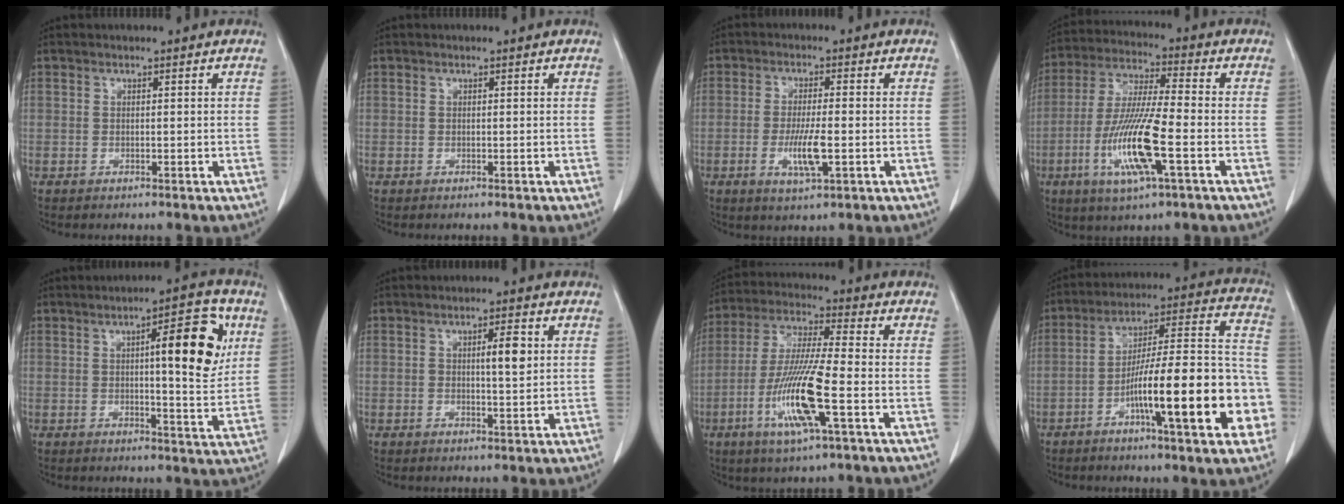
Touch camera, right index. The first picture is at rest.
{"total": 0.0}
{"total": 5.9, "force": [-1.6, 0.7, 5.7], "torque": [-0.112, -0.011, -0.026]}
{"total": 13.5, "force": [-4.3, 1.0, 12.8], "torque": [-0.262, -0.015, -0.082]}
{"total": 11.1, "force": [3.2, 2.1, 10.5], "torque": [-0.139, 0.007, 0.039]}
{"total": 4.0, "force": [0.8, 0.8, 3.9], "torque": [-0.060, 0.002, 0.011]}
{"total": 13.3, "force": [-4.5, 0.5, 12.5], "torque": [-0.256, -0.015, -0.087]}
{"total": 21.7, "force": [-7.5, 2.9, 20.1], "torque": [-0.251, 0.023, -0.110]}